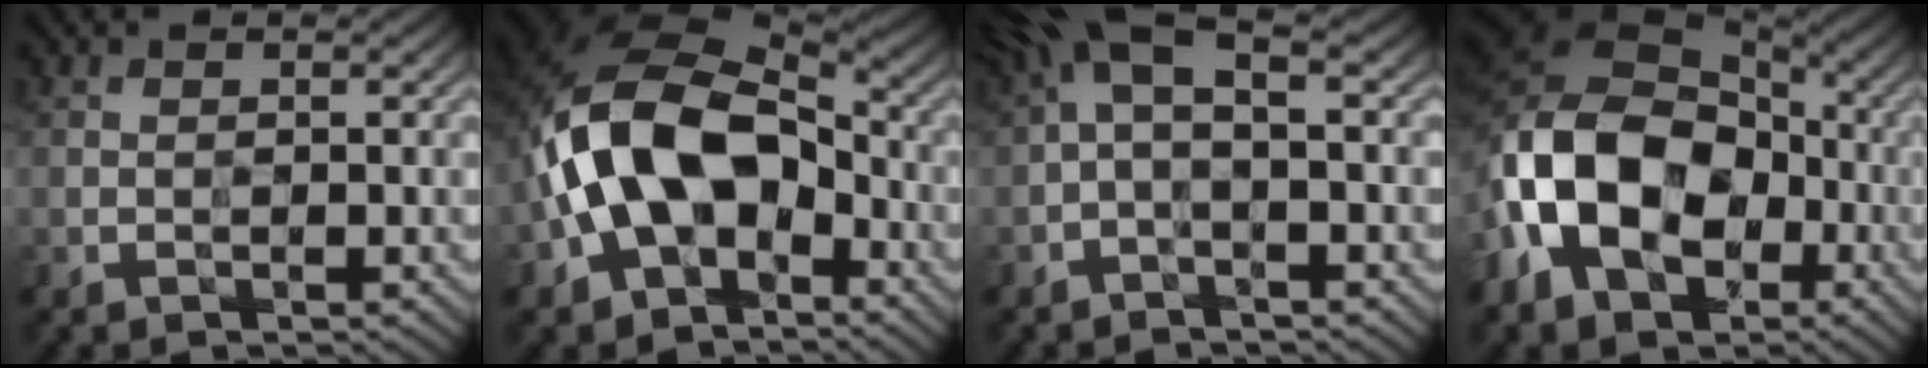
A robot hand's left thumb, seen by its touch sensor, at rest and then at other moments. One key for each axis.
{"total": 14.5, "fx": -2.8, "fy": 9.2, "fz": 10.8, "tx": -0.232, "ty": 0.004, "tz": -0.065}
{"total": 4.9, "fx": 0.4, "fy": 1.3, "fz": 4.7, "tx": -0.101, "ty": 0.033, "tz": -0.011}
{"total": 16.6, "fx": -4.6, "fy": 11.2, "fz": 11.3, "tx": -0.247, "ty": -0.007, "tz": -0.094}